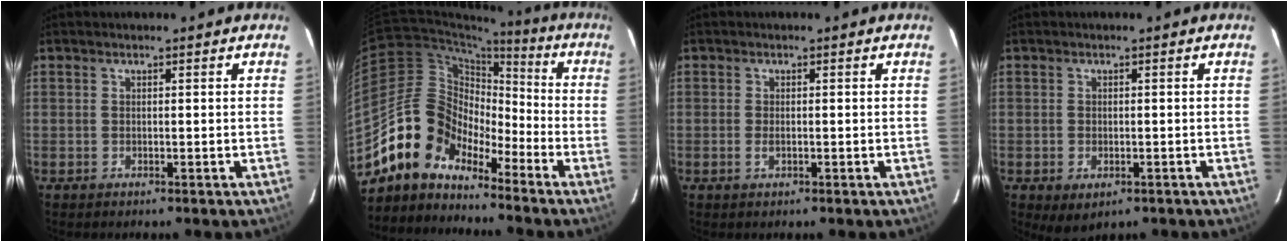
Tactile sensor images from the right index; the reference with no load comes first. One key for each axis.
{"total": 11.7, "fx": -9.5, "fy": 6.3, "fz": 2.7, "tx": -0.050, "ty": 0.037, "tz": -0.191}
{"total": 1.3, "fx": -0.3, "fy": 0.6, "fz": 1.1, "tx": -0.023, "ty": -0.001, "tz": -0.006}
{"total": 3.8, "fx": -1.5, "fy": 2.7, "fz": 2.2, "tx": -0.039, "ty": -0.012, "tz": -0.017}